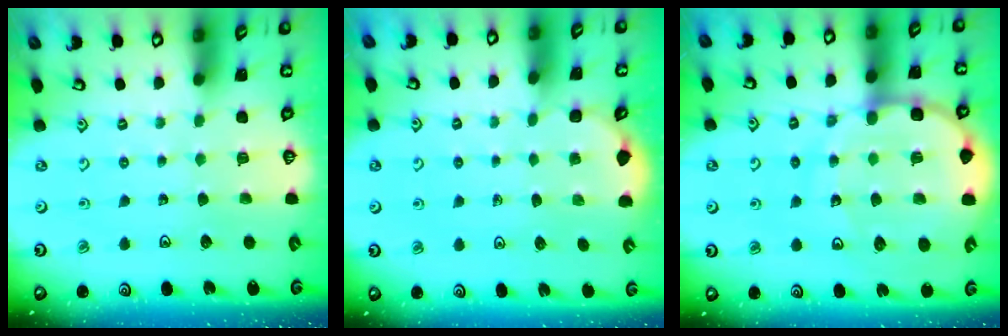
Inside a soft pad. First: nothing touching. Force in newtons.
{"total": 2.1, "press": 1.8, "slide": 1.1}
{"total": 15.2, "press": 15.0, "slide": 2.6}